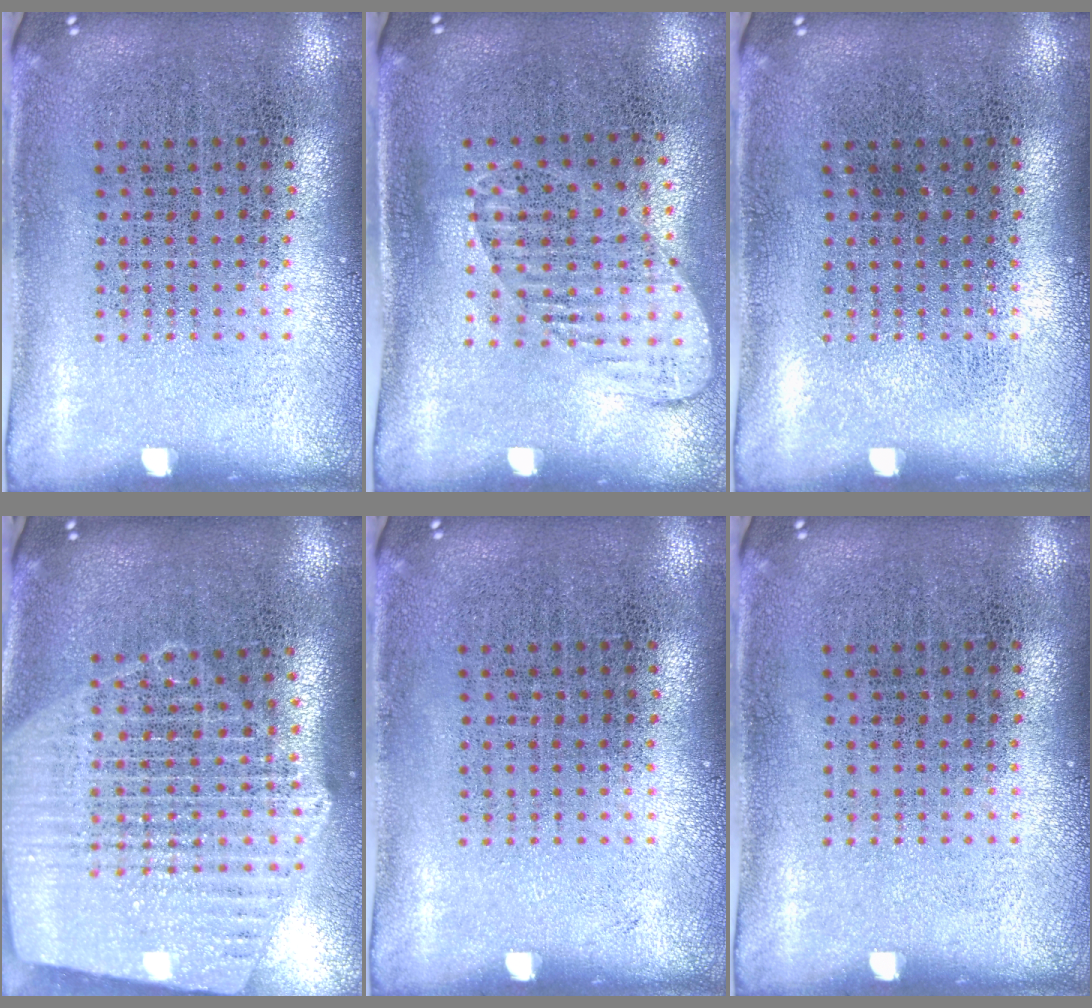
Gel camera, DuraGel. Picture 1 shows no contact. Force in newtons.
{"total": 1.4, "press": 1.1, "slide": 0.8}
{"total": 0.0}
{"total": 2.6, "press": 2.2, "slide": 1.4}
{"total": 0.0}
{"total": 0.0}